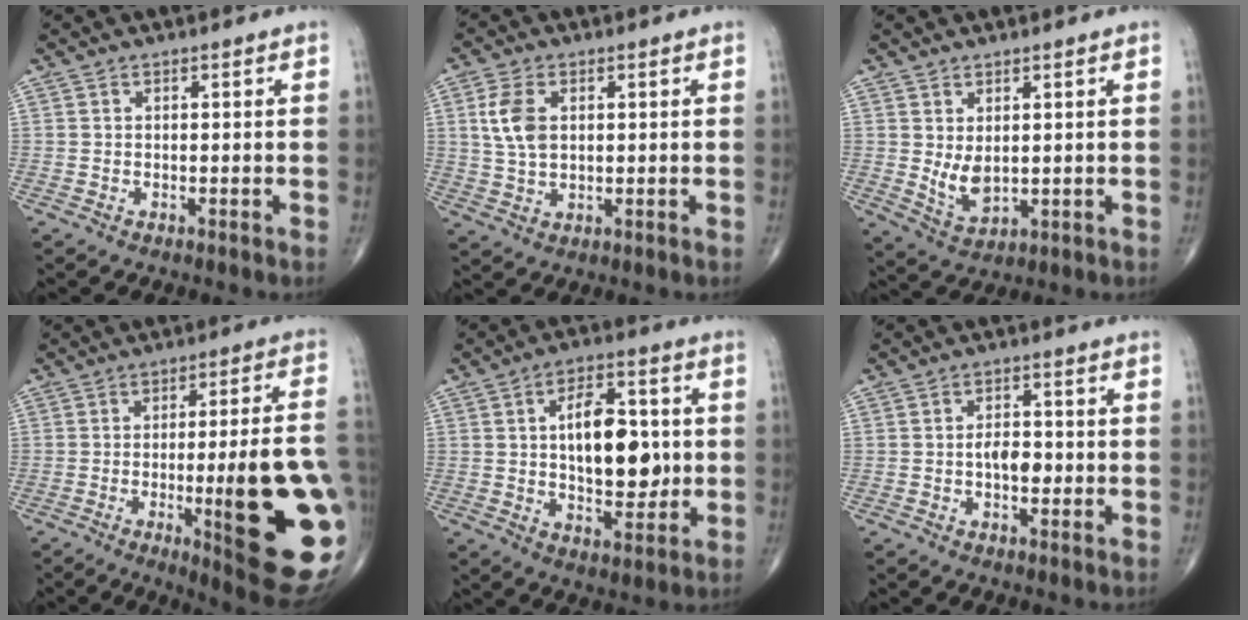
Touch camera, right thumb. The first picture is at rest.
{"total": 6.8, "force": [1.6, 4.1, 5.1], "torque": [-0.102, 0.000, 0.033]}
{"total": 4.9, "force": [0.8, 2.7, 4.0], "torque": [-0.066, -0.015, 0.028]}
{"total": 23.7, "force": [-4.9, 4.2, 22.8], "torque": [-0.258, -0.003, -0.056]}
{"total": 14.5, "force": [1.1, 7.7, 12.2], "torque": [-0.150, 0.004, 0.018]}
{"total": 4.6, "force": [-0.5, 2.6, 3.8], "torque": [-0.049, 0.007, -0.011]}